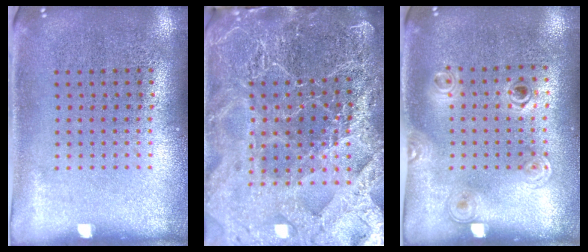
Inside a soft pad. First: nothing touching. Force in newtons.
{"total": 4.9, "press": 4.4, "slide": 2.1}
{"total": 1.2, "press": 1.0, "slide": 0.6}